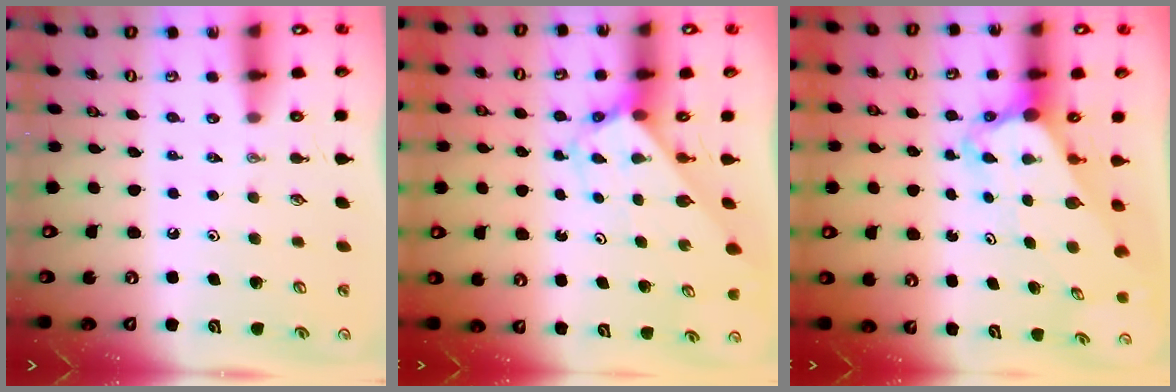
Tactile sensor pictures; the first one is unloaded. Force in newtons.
{"total": 2.8, "press": 2.8, "slide": 0.1}
{"total": 3.9, "press": 3.9, "slide": 0.3}